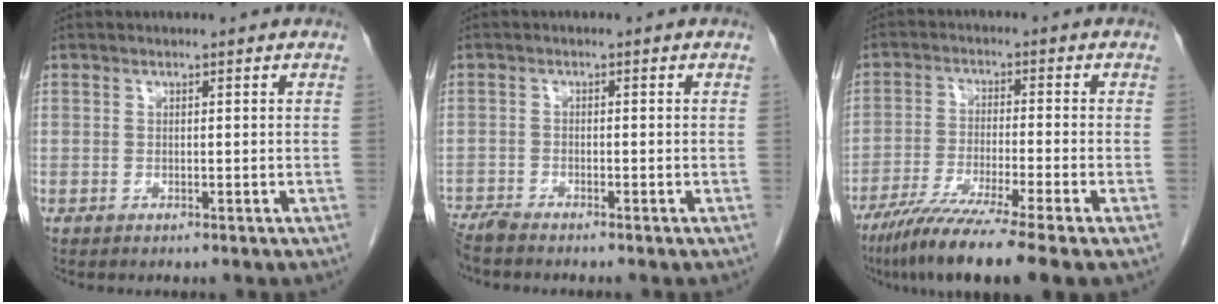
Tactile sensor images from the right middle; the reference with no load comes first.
{"total": 3.1, "force": [-2.9, -0.2, 0.9], "torque": [-0.017, -0.011, -0.056]}
{"total": 11.7, "force": [-8.5, -1.2, 7.9], "torque": [-0.131, -0.039, -0.140]}